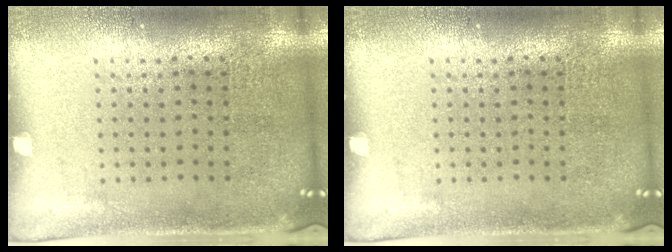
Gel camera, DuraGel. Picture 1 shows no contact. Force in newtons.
{"total": 0.0}